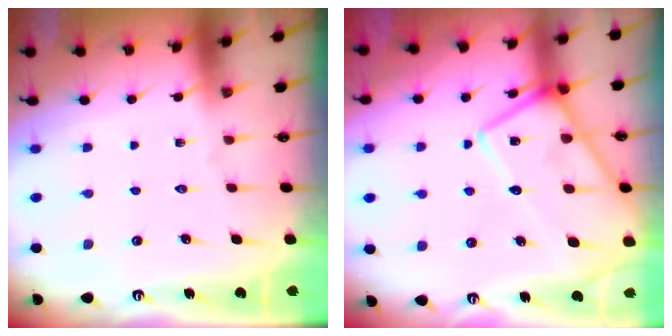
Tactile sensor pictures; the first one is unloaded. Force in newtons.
{"total": 16.2, "press": 16.2, "slide": 1.4}